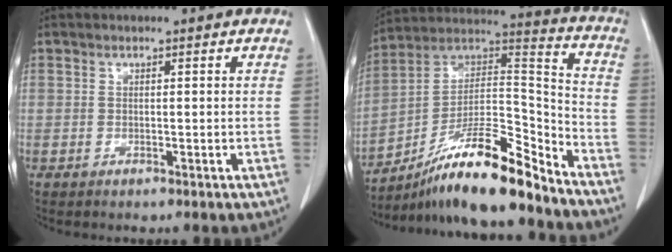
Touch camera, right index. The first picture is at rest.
{"total": 17.8, "force": [-14.0, 1.5, 10.9], "torque": [-0.191, 0.025, -0.244]}